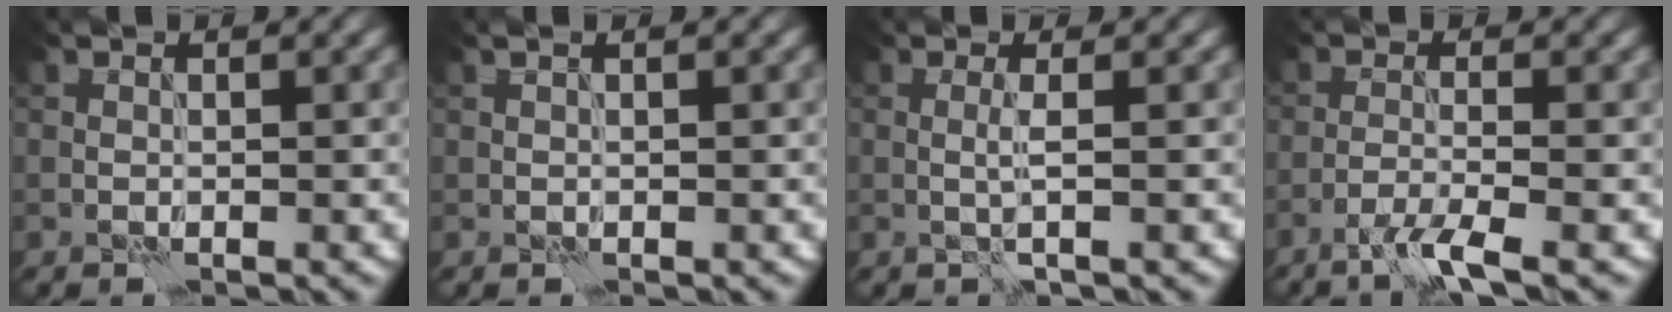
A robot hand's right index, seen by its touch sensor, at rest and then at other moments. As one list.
[{"total": 0.5, "force": [0.3, 0.1, 0.4], "torque": [-0.009, 0.003, 0.003]}, {"total": 1.4, "force": [0.1, 0.1, 1.4], "torque": [-0.029, 0.001, -0.003]}, {"total": 3.1, "force": [-2.1, 0.2, 2.3], "torque": [-0.043, 0.005, -0.053]}]